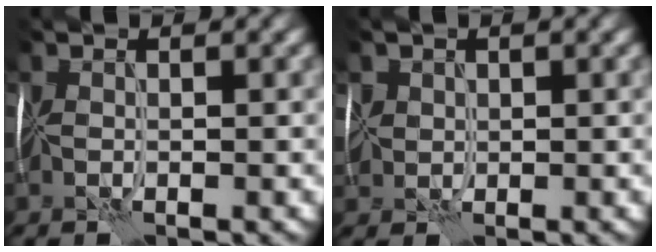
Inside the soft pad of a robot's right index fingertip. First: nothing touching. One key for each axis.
{"total": 2.3, "fx": 0.6, "fy": 2.2, "fz": 0.2, "tx": 0.002, "ty": 0.012, "tz": 0.011}